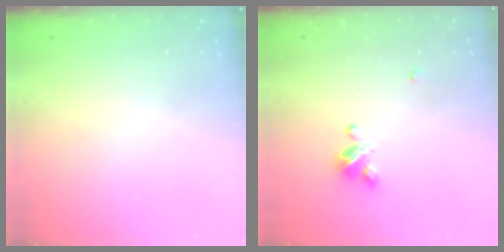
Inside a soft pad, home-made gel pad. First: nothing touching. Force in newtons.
{"total": 5.1, "press": 5.0, "slide": 0.5}